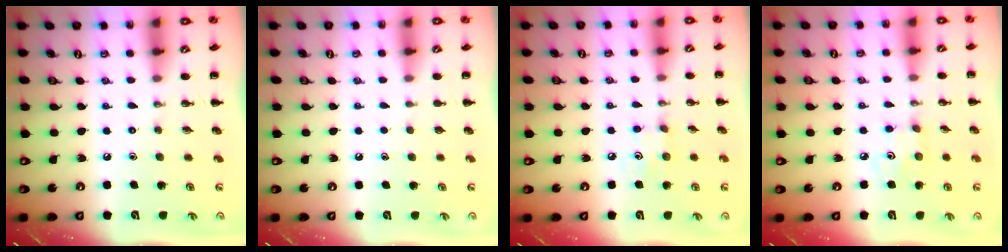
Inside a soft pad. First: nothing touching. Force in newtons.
{"total": 0.8, "press": 0.8, "slide": 0.1}
{"total": 6.6, "press": 6.3, "slide": 1.8}
{"total": 3.3, "press": 3.2, "slide": 0.8}